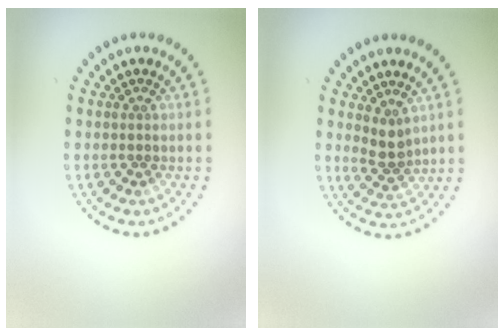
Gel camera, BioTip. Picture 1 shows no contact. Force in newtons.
{"total": 2.1, "press": 1.6, "slide": 1.3}